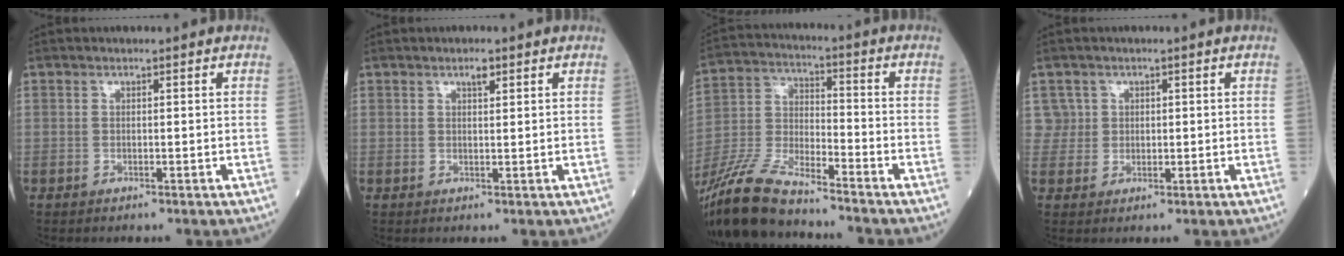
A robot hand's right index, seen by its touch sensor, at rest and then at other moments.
{"total": 2.0, "force": [1.1, 0.7, 1.4], "torque": [-0.032, 0.001, 0.022]}
{"total": 16.5, "force": [-13.9, 3.1, 8.3], "torque": [-0.190, -0.025, -0.266]}
{"total": 3.5, "force": [1.2, 3.3, 0.0], "torque": [0.011, 0.010, 0.024]}